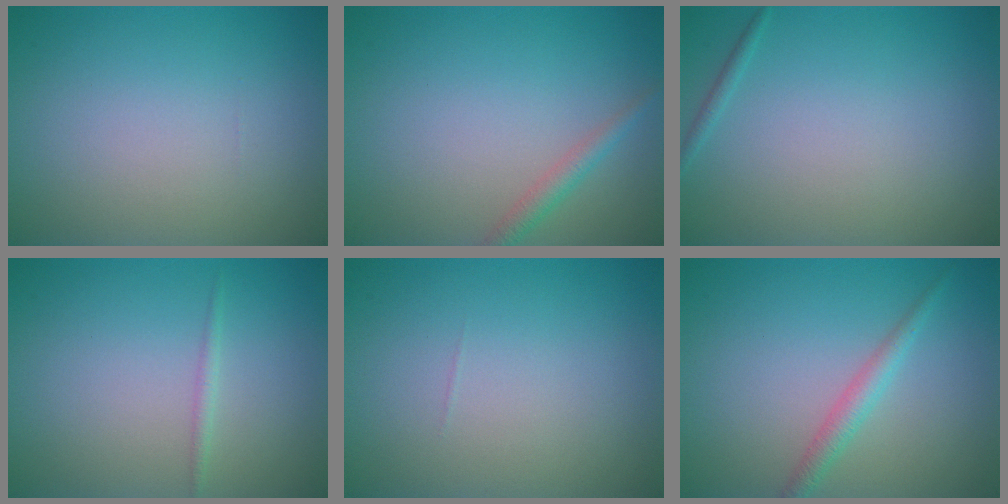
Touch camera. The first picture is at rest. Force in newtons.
{"total": 1.6, "press": 1.6, "slide": 0.1}
{"total": 0.6, "press": 0.6, "slide": 0.1}
{"total": 0.7, "press": 0.7, "slide": 0.0}
{"total": 0.0}
{"total": 1.9, "press": 1.9, "slide": 0.0}